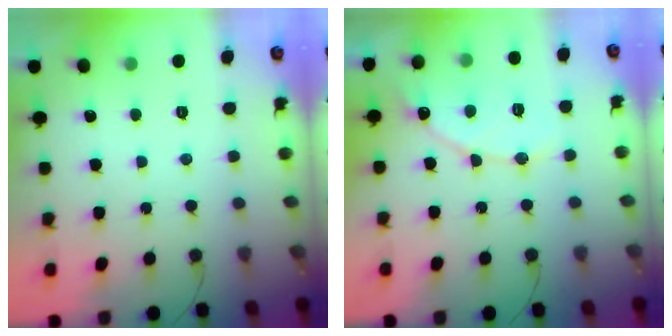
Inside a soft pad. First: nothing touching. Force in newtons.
{"total": 10.7, "press": 10.6, "slide": 1.0}